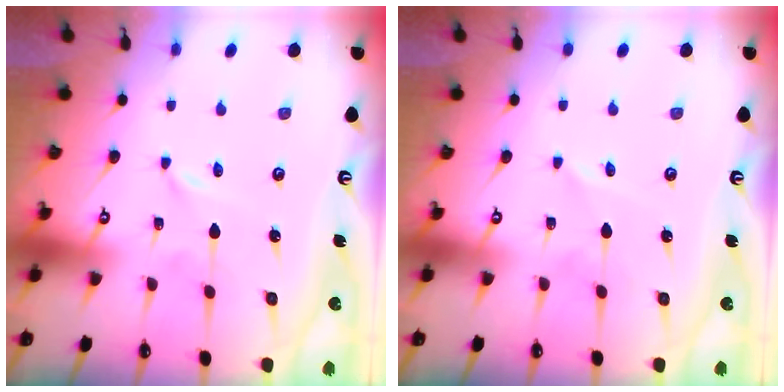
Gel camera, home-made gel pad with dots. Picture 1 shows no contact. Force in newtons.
{"total": 2.6, "press": 2.6, "slide": 0.2}